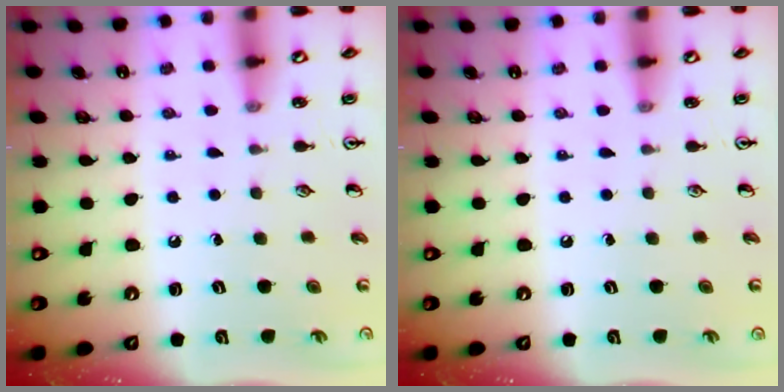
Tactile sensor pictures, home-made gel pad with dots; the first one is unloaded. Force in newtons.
{"total": 0.0}